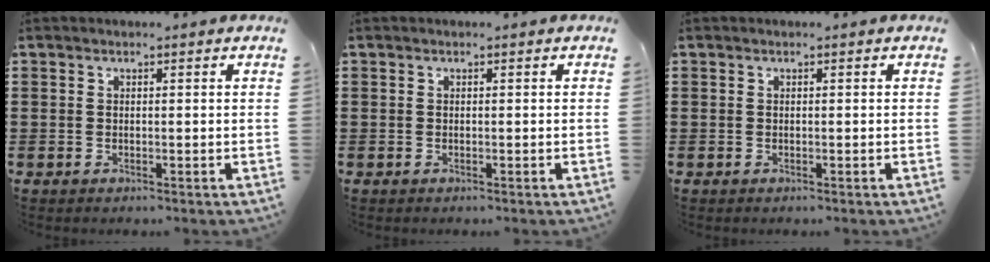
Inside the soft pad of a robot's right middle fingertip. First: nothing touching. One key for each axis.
{"total": 0.0}
{"total": 0.0}